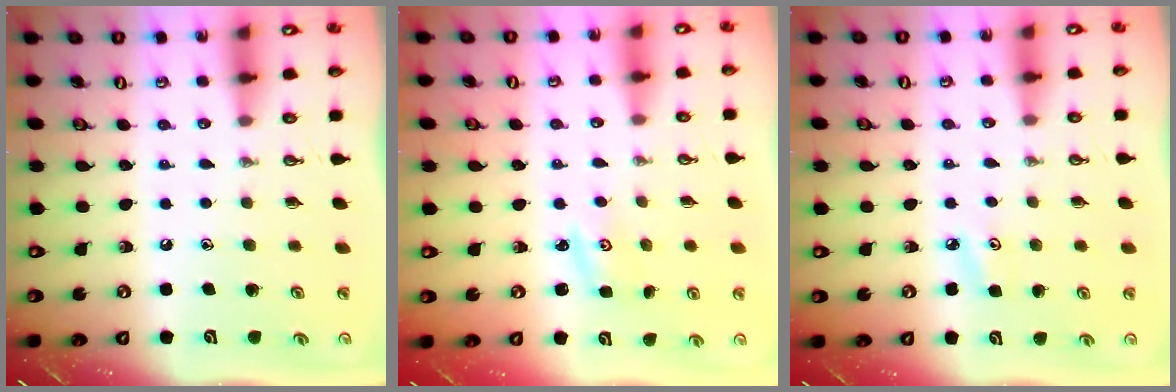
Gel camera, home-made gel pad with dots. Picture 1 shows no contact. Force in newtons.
{"total": 2.3, "press": 2.3, "slide": 0.3}
{"total": 4.1, "press": 4.1, "slide": 0.3}